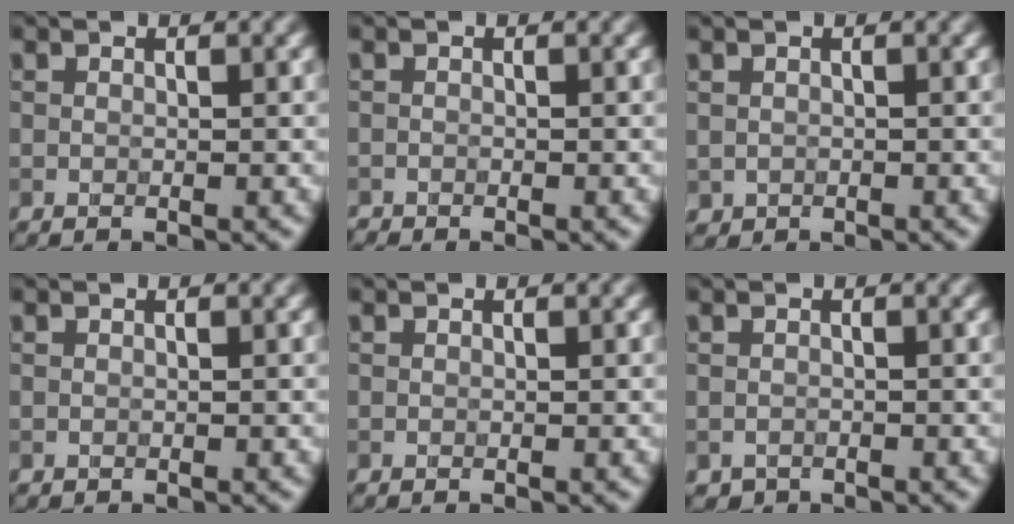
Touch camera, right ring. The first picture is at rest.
{"total": 0.7, "force": [-0.7, 0.1, -0.1], "torque": [0.005, -0.003, -0.017]}
{"total": 0.7, "force": [-0.1, 0.7, -0.2], "torque": [0.011, -0.003, -0.005]}
{"total": 0.0}
{"total": 0.0}
{"total": 0.8, "force": [-0.6, 0.5, -0.2], "torque": [0.009, -0.001, -0.013]}